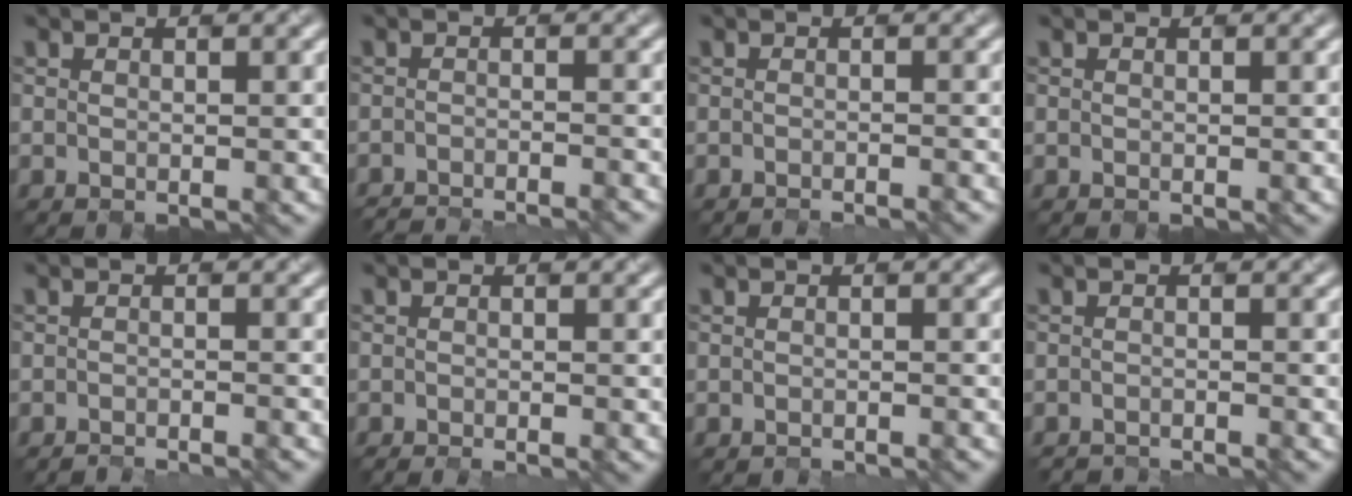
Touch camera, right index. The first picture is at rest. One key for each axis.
{"total": 4.2, "fx": -4.0, "fy": 0.4, "fz": 1.2, "tx": -0.003, "ty": 0.001, "tz": -0.054}
{"total": 1.3, "fx": -0.7, "fy": 0.6, "fz": 1.0, "tx": 0.010, "ty": 0.000, "tz": -0.020}
{"total": 0.0}
{"total": 1.4, "fx": -1.2, "fy": 0.3, "fz": 0.7, "tx": 0.012, "ty": -0.007, "tz": -0.029}
{"total": 1.3, "fx": -0.5, "fy": 0.7, "fz": 1.0, "tx": 0.004, "ty": 0.006, "tz": -0.008}
{"total": 0.7, "fx": -0.5, "fy": 0.3, "fz": 0.5, "tx": 0.006, "ty": 0.002, "tz": -0.017}
{"total": 1.4, "fx": -1.4, "fy": 0.0, "fz": 0.1, "tx": 0.013, "ty": -0.007, "tz": -0.031}